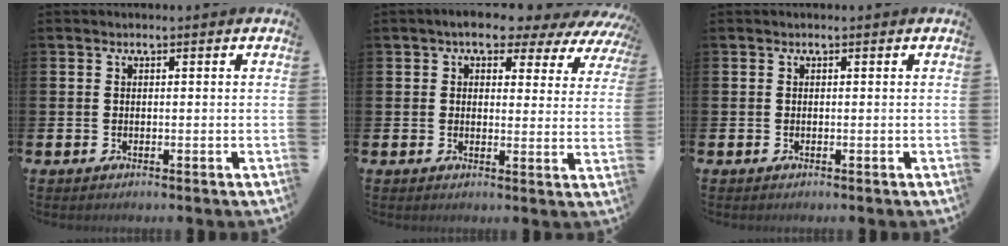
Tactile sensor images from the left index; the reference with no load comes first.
{"total": 5.7, "force": [4.8, 2.1, 2.1], "torque": [-0.042, -0.029, 0.079]}
{"total": 0.0}